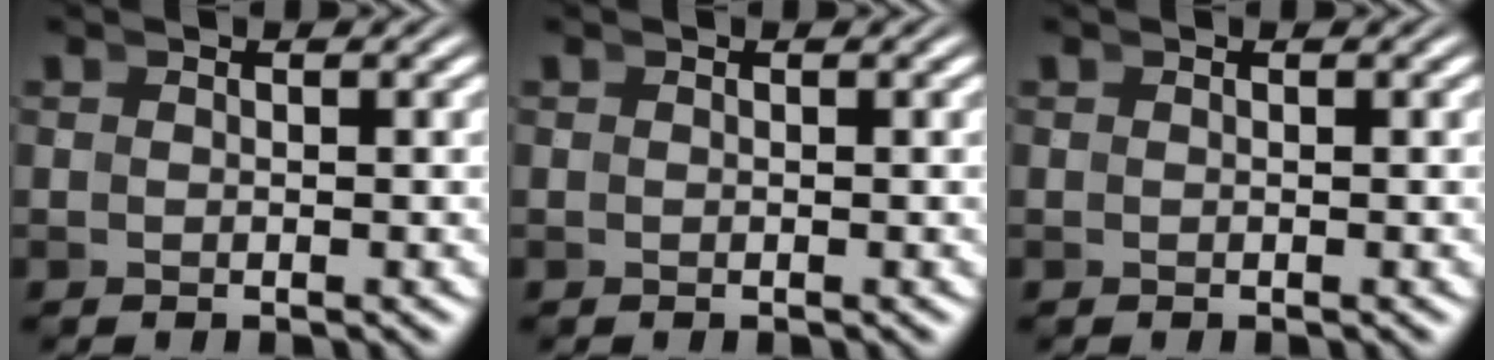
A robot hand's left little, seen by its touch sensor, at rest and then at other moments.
{"total": 0.0}
{"total": 0.0}